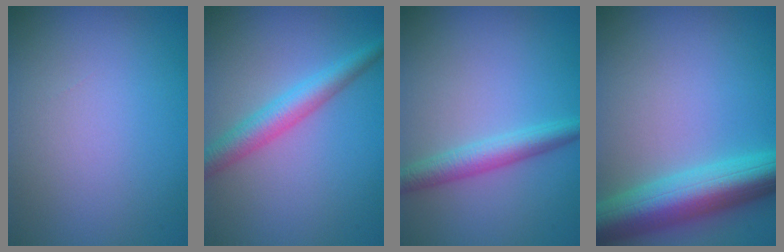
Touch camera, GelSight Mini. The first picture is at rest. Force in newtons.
{"total": 3.7, "press": 3.7, "slide": 0.0}
{"total": 3.1, "press": 3.1, "slide": 0.1}
{"total": 8.5, "press": 8.5, "slide": 0.4}